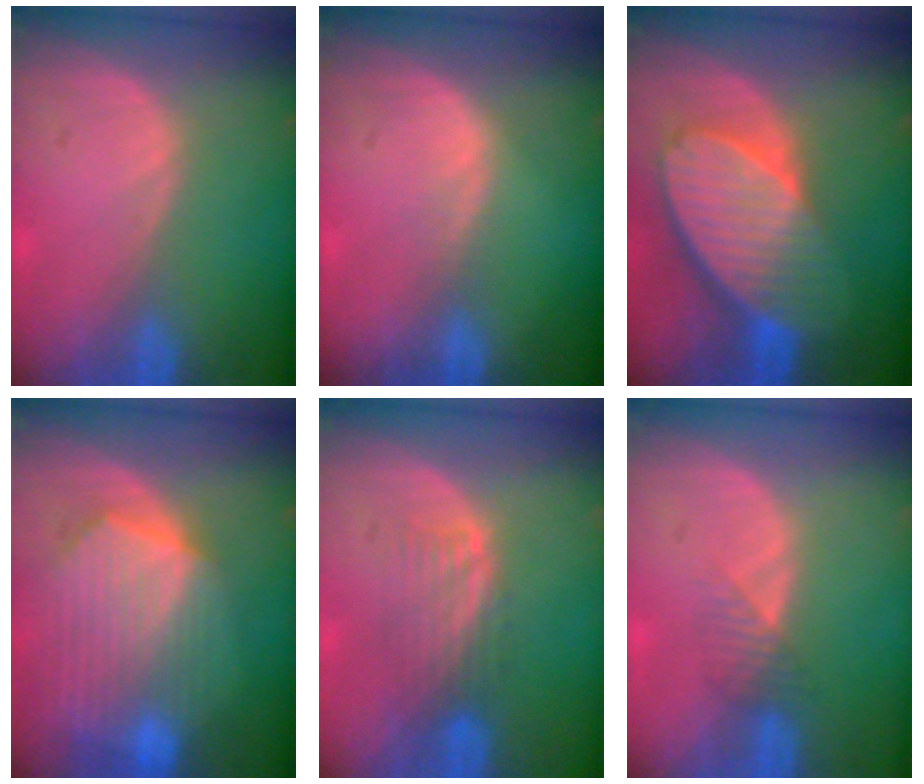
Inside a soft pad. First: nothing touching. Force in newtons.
{"total": 0.9, "press": 0.9, "slide": 0.1}
{"total": 10.3, "press": 9.0, "slide": 5.0}
{"total": 10.3, "press": 9.0, "slide": 5.2}
{"total": 4.6, "press": 4.0, "slide": 2.3}
{"total": 2.3, "press": 2.1, "slide": 1.0}